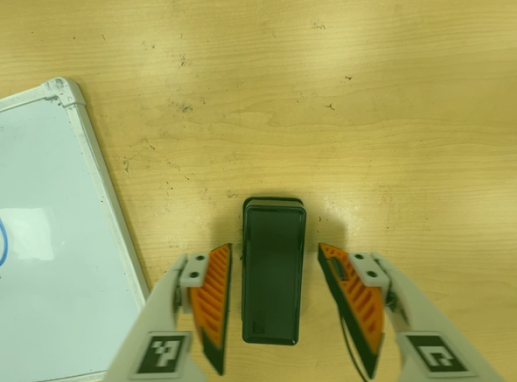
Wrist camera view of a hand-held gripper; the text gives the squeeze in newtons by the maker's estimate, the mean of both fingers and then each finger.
{"total": 0.0}